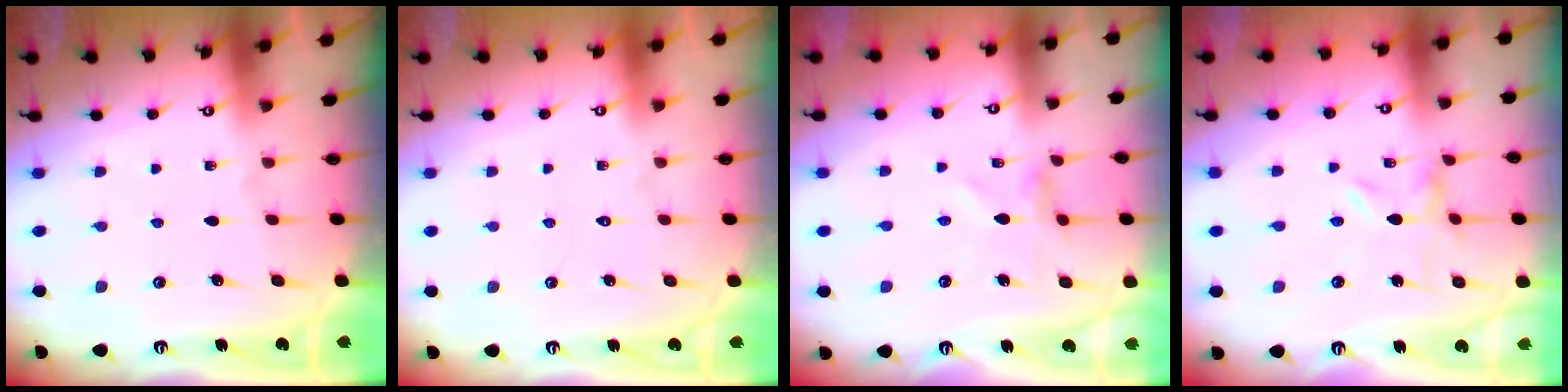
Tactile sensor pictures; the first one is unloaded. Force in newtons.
{"total": 1.7, "press": 1.6, "slide": 0.1}
{"total": 1.0, "press": 1.0, "slide": 0.2}
{"total": 0.0}